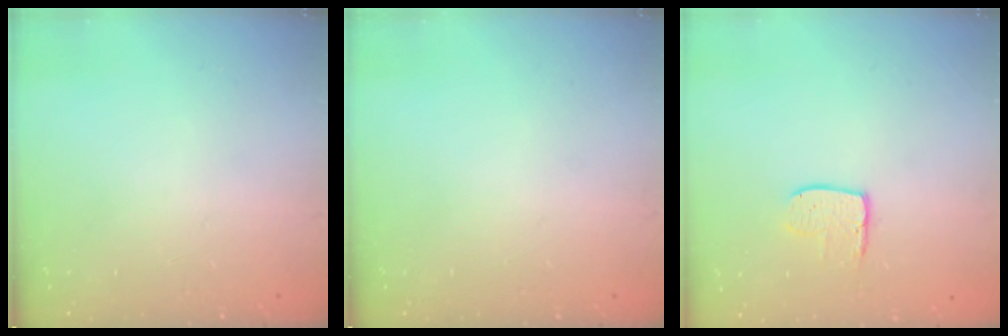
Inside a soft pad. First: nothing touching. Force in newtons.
{"total": 0.0}
{"total": 8.4, "press": 8.4, "slide": 0.3}